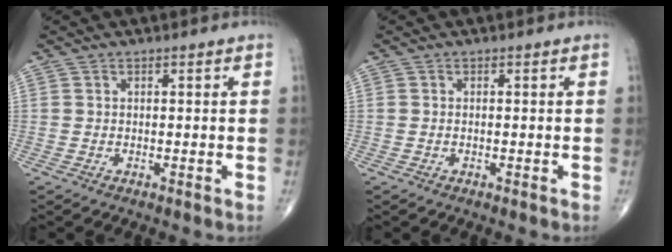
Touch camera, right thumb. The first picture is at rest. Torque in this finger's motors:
{"motor_torque": [-0.24, 0.00, -0.40, -0.17, 0.02]}